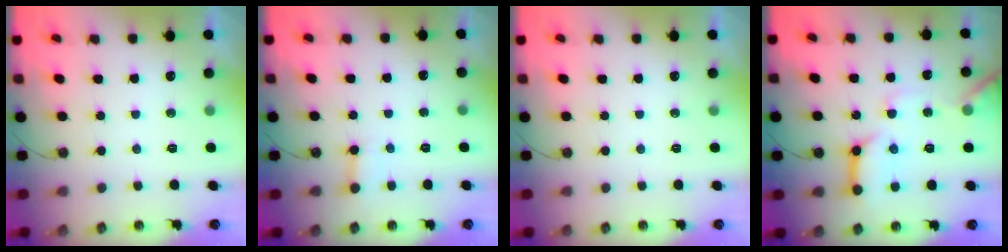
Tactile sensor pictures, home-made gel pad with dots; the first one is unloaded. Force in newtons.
{"total": 2.8, "press": 2.8, "slide": 0.5}
{"total": 0.0}
{"total": 13.0, "press": 12.9, "slide": 1.7}